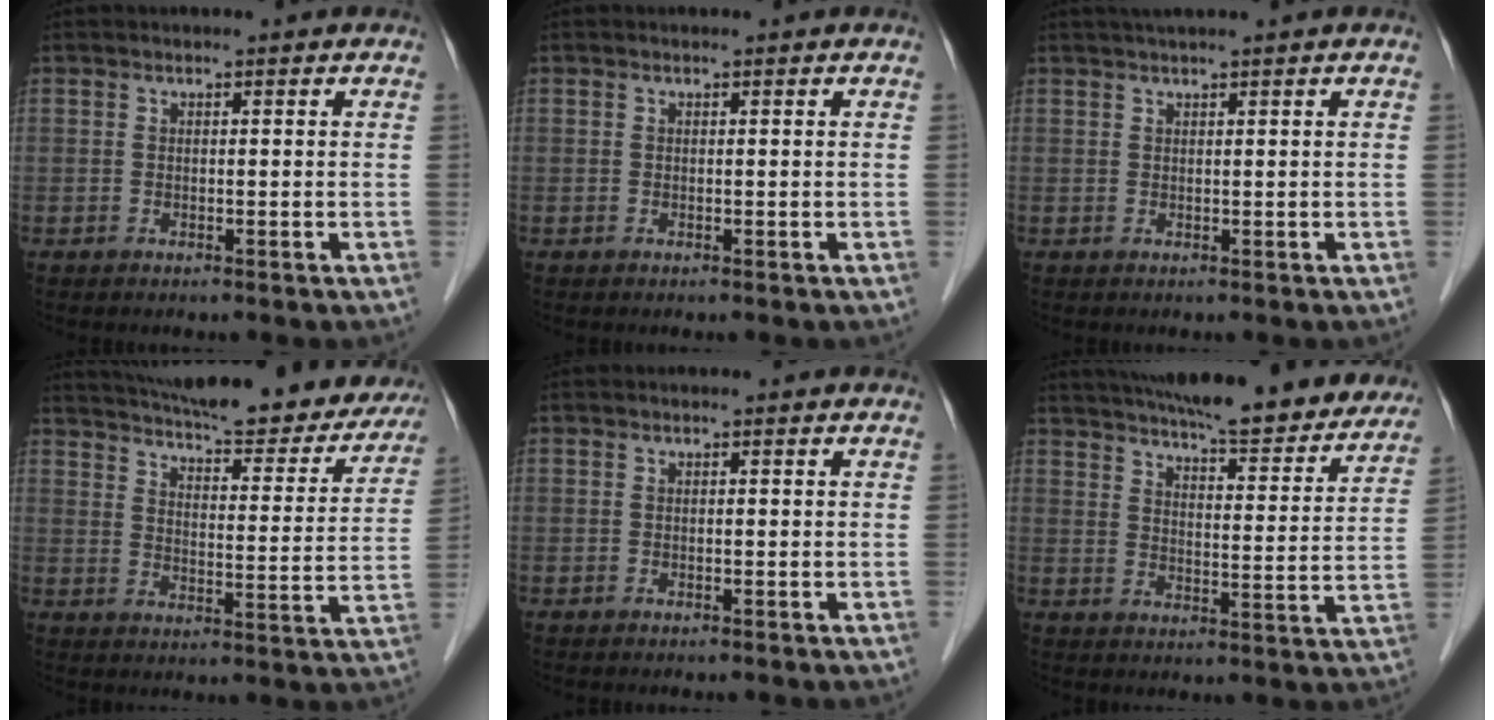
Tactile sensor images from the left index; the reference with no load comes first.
{"total": 0.0}
{"total": 2.0, "force": [1.6, -0.5, 1.2], "torque": [-0.020, 0.015, 0.034]}
{"total": 27.8, "force": [24.5, 6.1, 11.5], "torque": [-0.182, -0.032, 0.304]}
{"total": 0.0}
{"total": 25.8, "force": [22.8, 4.4, 11.3], "torque": [-0.173, -0.024, 0.286]}